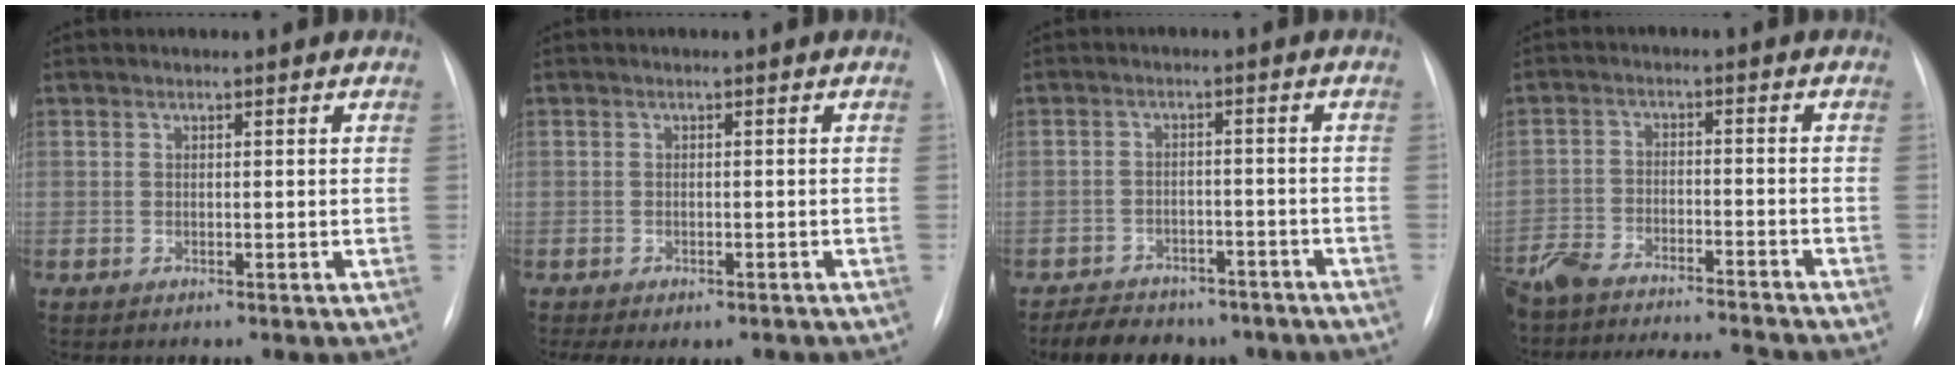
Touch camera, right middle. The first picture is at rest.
{"total": 4.8, "force": [-3.5, 2.4, 2.2], "torque": [-0.025, 0.005, -0.043]}
{"total": 11.6, "force": [-9.4, 5.5, 4.1], "torque": [-0.065, 0.009, -0.120]}
{"total": 18.4, "force": [-17.0, 2.3, 6.6], "torque": [-0.141, -0.014, -0.253]}